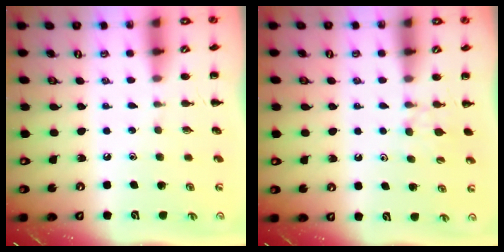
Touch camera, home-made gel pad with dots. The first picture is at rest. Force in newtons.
{"total": 5.0, "press": 4.8, "slide": 1.4}